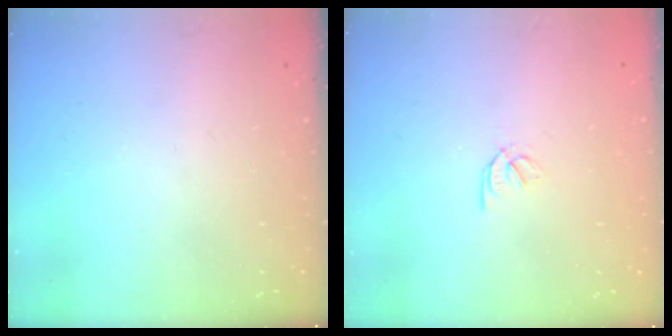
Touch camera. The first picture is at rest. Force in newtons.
{"total": 1.9, "press": 1.9, "slide": 0.3}